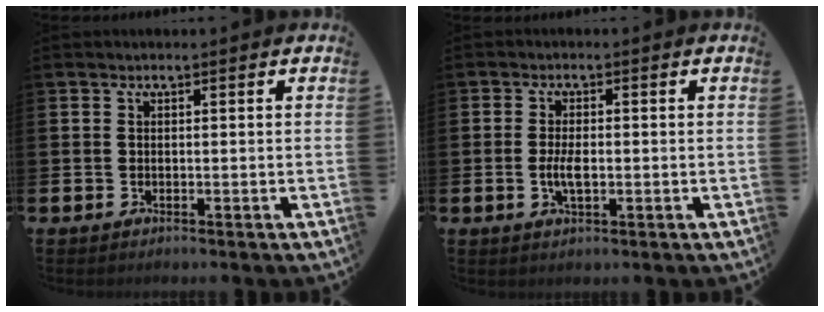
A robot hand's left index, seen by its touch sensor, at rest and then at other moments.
{"total": 3.3, "force": [-0.4, 1.3, 3.0], "torque": [-0.044, -0.004, -0.009]}